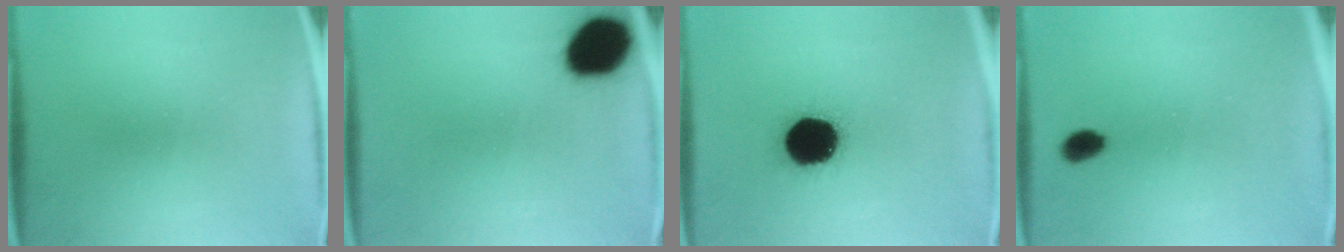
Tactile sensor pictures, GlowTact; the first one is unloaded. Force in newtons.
{"total": 14.4}
{"total": 18.3}
{"total": 3.1}